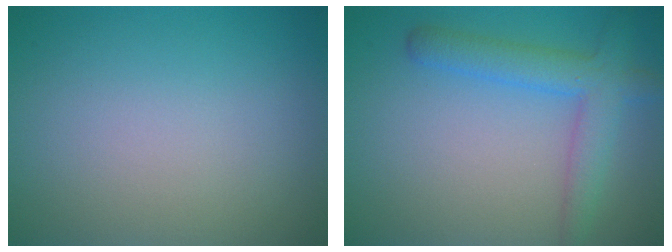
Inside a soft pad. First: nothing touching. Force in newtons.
{"total": 4.1, "press": 4.1, "slide": 0.2}